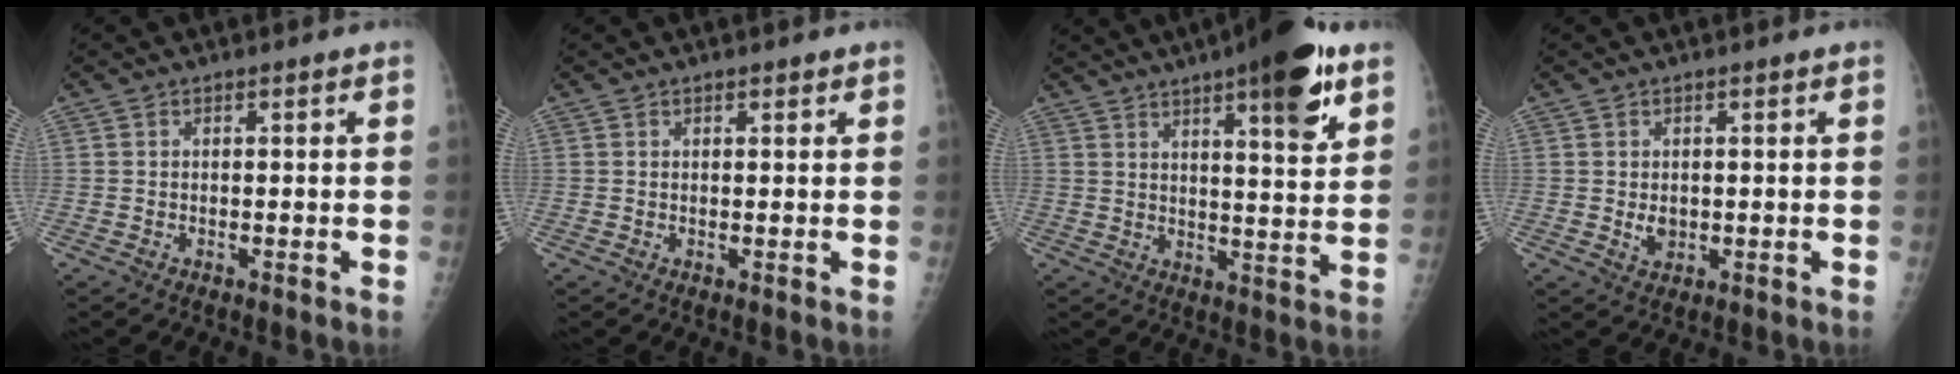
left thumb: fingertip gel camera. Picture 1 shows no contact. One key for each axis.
{"total": 1.0, "fx": 0.7, "fy": 0.5, "fz": 0.4, "tx": -0.002, "ty": -0.003, "tz": 0.008}
{"total": 15.0, "fx": 8.6, "fy": 3.5, "fz": 11.9, "tx": -0.151, "ty": -0.035, "tz": 0.120}
{"total": 2.4, "fx": 0.1, "fy": 1.9, "fz": 1.6, "tx": -0.019, "ty": -0.004, "tz": 0.009}